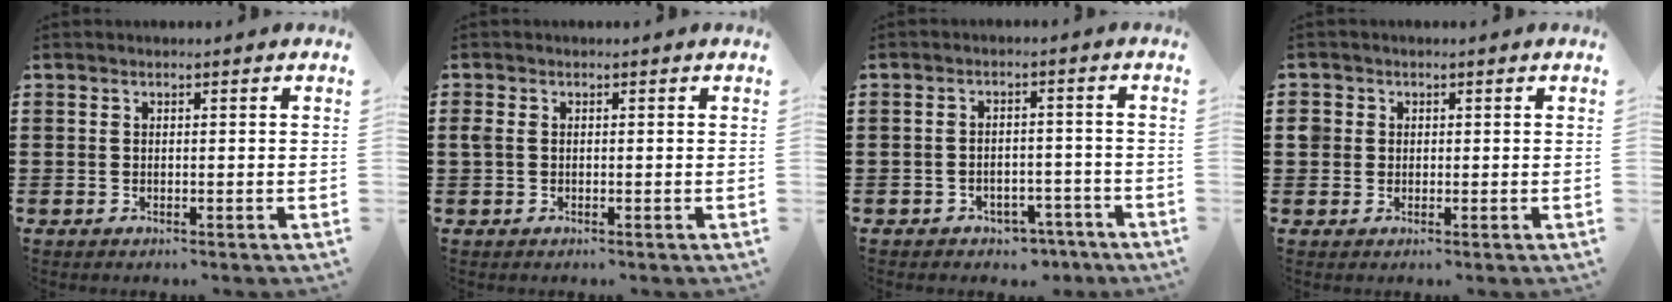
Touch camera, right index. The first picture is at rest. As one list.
[{"total": 1.3, "force": [0.1, 1.0, 0.9], "torque": [-0.029, 0.003, -0.002]}, {"total": 2.8, "force": [-2.6, 0.9, 0.5], "torque": [-0.013, 0.003, -0.052]}, {"total": 2.1, "force": [0.4, 2.0, 0.5], "torque": [-0.017, 0.010, 0.005]}]